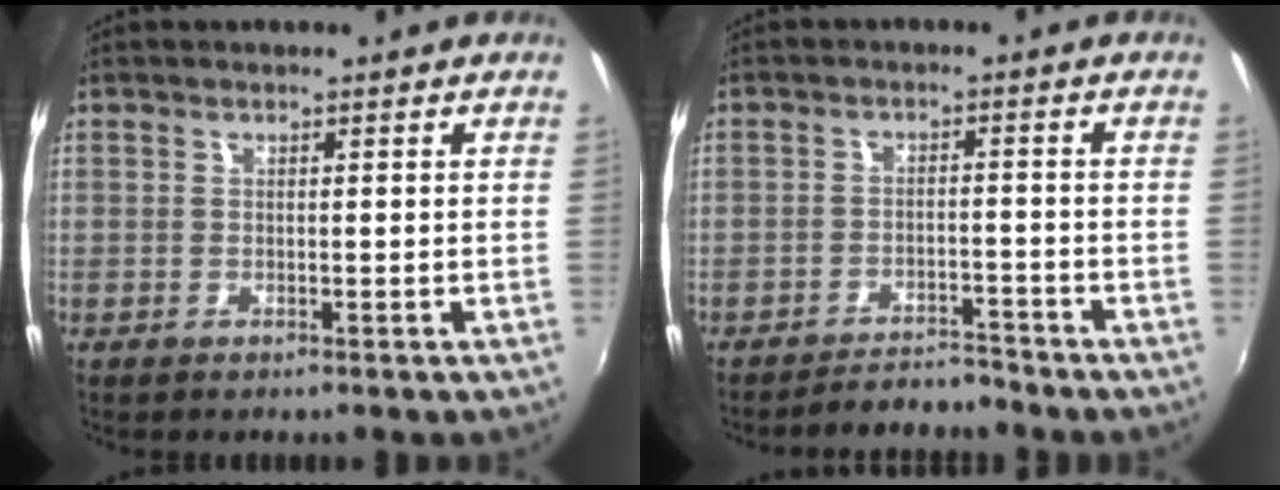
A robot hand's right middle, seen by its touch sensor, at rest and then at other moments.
{"total": 5.5, "force": [-5.4, 0.6, 0.7], "torque": [-0.031, 0.005, -0.079]}